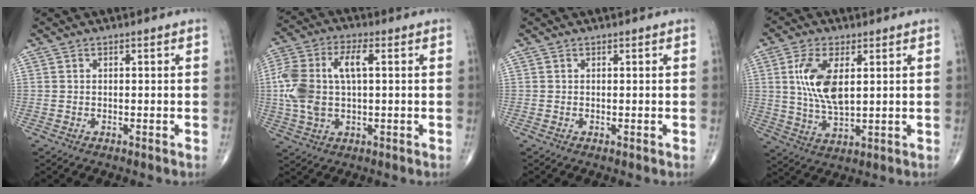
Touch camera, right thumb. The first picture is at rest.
{"total": 13.4, "force": [1.1, 6.9, 11.4], "torque": [-0.260, 0.021, 0.021]}
{"total": 0.0}
{"total": 10.6, "force": [2.4, 5.0, 9.1], "torque": [-0.183, -0.013, 0.051]}